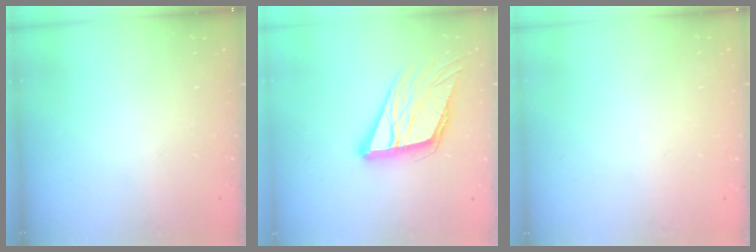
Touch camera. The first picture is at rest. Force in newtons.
{"total": 16.2, "press": 15.9, "slide": 2.9}
{"total": 2.7, "press": 2.7, "slide": 0.3}